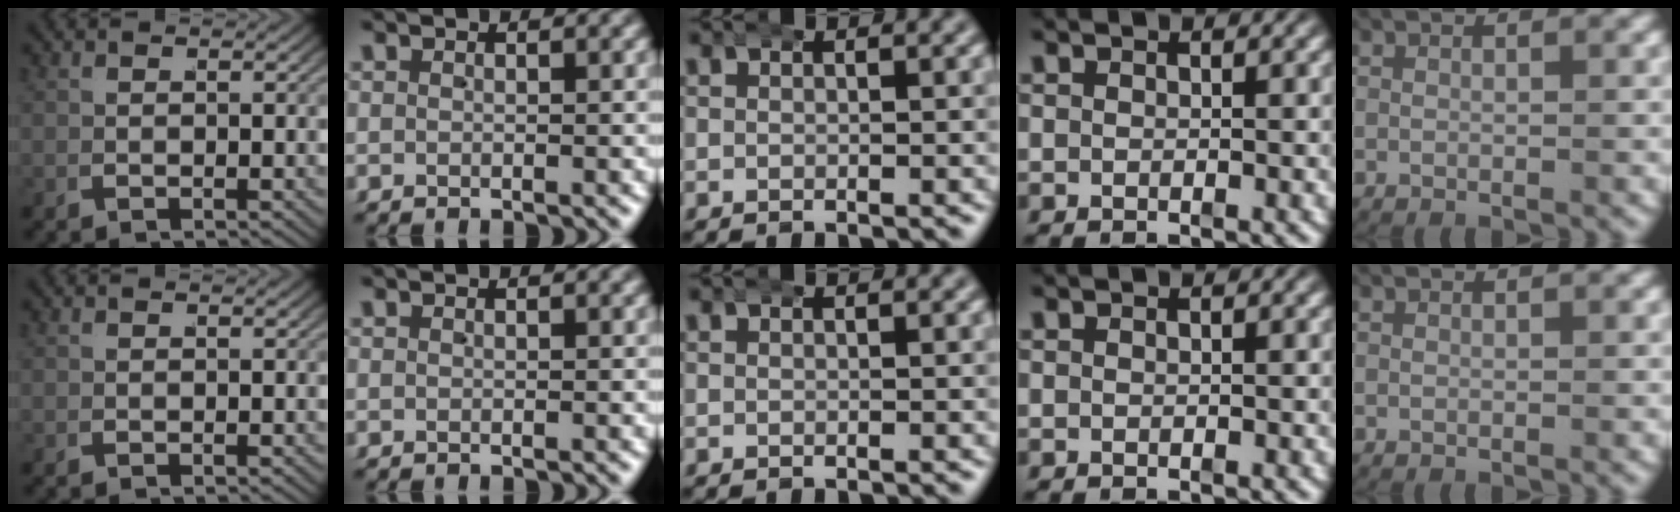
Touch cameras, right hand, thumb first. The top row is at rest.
{}